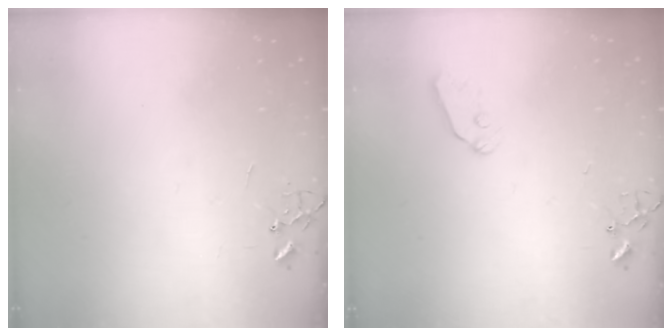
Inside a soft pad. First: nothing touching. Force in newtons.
{"total": 6.7, "press": 6.7, "slide": 0.8}